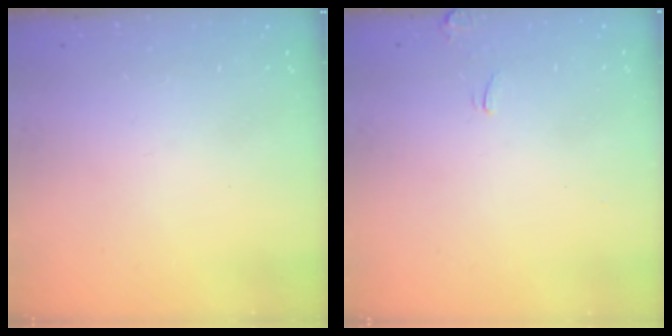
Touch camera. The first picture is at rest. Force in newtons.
{"total": 2.6, "press": 2.5, "slide": 0.2}